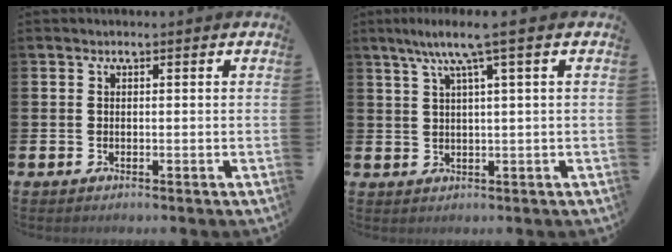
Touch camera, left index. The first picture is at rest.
{"total": 5.0, "force": [2.9, 0.0, 4.0], "torque": [-0.091, 0.000, 0.048]}